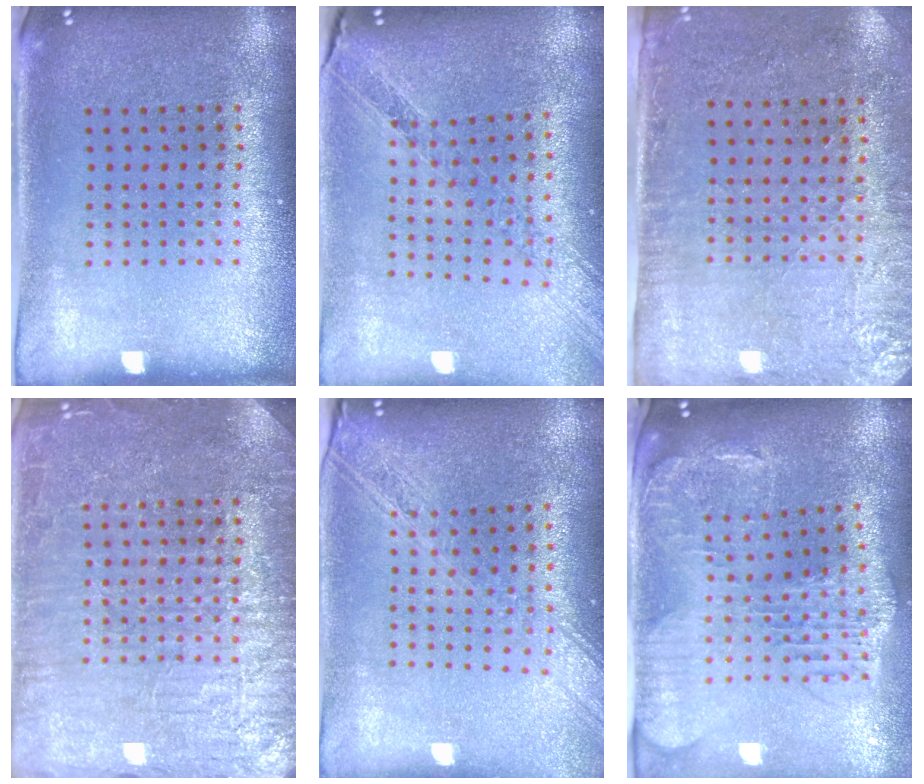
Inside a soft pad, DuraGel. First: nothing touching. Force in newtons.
{"total": 1.1, "press": 1.1, "slide": 0.3}
{"total": 2.9, "press": 2.4, "slide": 1.6}
{"total": 7.1, "press": 7.0, "slide": 1.0}
{"total": 2.0, "press": 1.8, "slide": 1.0}
{"total": 2.1, "press": 1.9, "slide": 0.9}